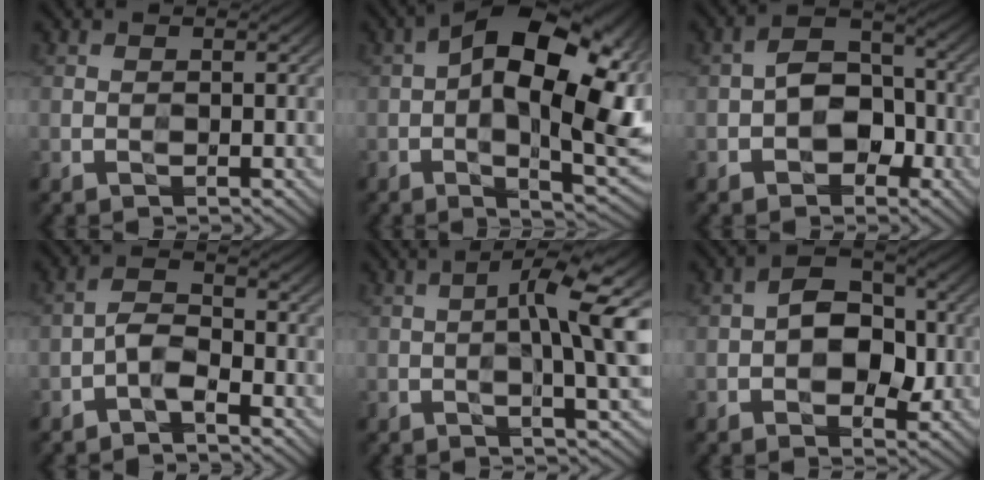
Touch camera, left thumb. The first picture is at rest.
{"total": 18.2, "force": [2.3, 8.5, 15.9], "torque": [-0.242, 0.015, 0.025]}
{"total": 6.4, "force": [-1.9, 4.3, 4.3], "torque": [-0.060, 0.010, -0.043]}
{"total": 3.5, "force": [-2.1, 1.3, 2.4], "torque": [-0.047, 0.011, -0.051]}
{"total": 7.4, "force": [0.5, 1.2, 7.2], "torque": [-0.119, 0.014, 0.004]}
{"total": 7.2, "force": [-0.5, 4.6, 5.5], "torque": [-0.076, 0.008, -0.019]}